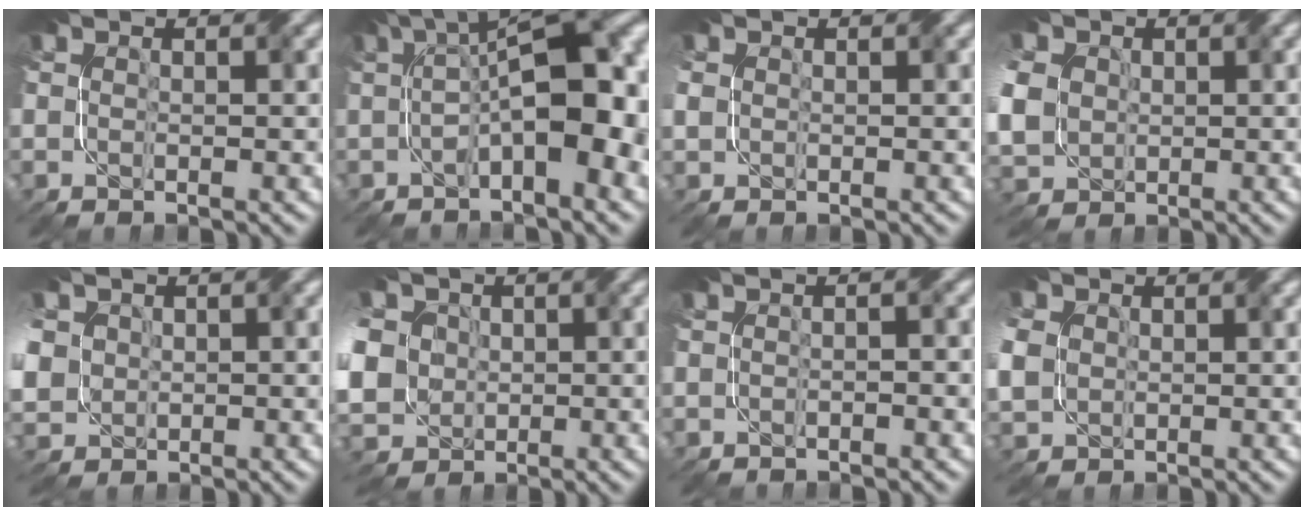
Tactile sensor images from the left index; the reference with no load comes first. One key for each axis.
{"total": 9.9, "fx": -0.3, "fy": 3.4, "fz": 9.2, "tx": -0.134, "ty": 0.015, "tz": -0.010}
{"total": 1.0, "fx": 0.1, "fy": 0.9, "fz": 0.3, "tx": -0.007, "ty": 0.002, "tz": 0.001}
{"total": 8.6, "fx": 0.7, "fy": 7.1, "fz": 4.8, "tx": -0.126, "ty": 0.005, "tz": -0.001}
{"total": 7.3, "fx": 0.1, "fy": 6.4, "fz": 3.5, "tx": -0.104, "ty": 0.001, "tz": -0.017}
{"total": 11.5, "fx": 0.5, "fy": 9.9, "fz": 5.8, "tx": -0.150, "ty": 0.002, "tz": -0.021}
{"total": 1.0, "fx": -0.7, "fy": 0.1, "fz": 0.8, "tx": -0.013, "ty": -0.005, "tz": -0.018}
{"total": 5.8, "fx": 0.4, "fy": 4.8, "fz": 3.3, "tx": -0.098, "ty": 0.008, "tz": 0.002}